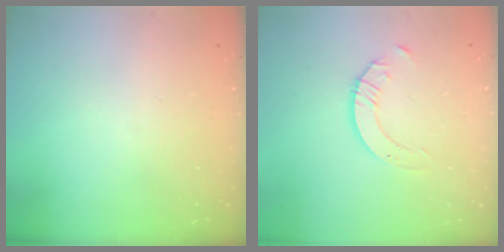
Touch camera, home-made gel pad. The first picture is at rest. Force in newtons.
{"total": 2.1, "press": 2.1, "slide": 0.2}